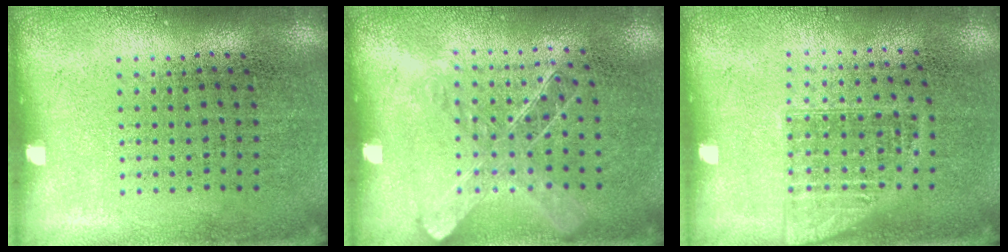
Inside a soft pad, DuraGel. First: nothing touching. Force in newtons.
{"total": 1.3, "press": 1.1, "slide": 0.7}
{"total": 1.0, "press": 0.9, "slide": 0.6}